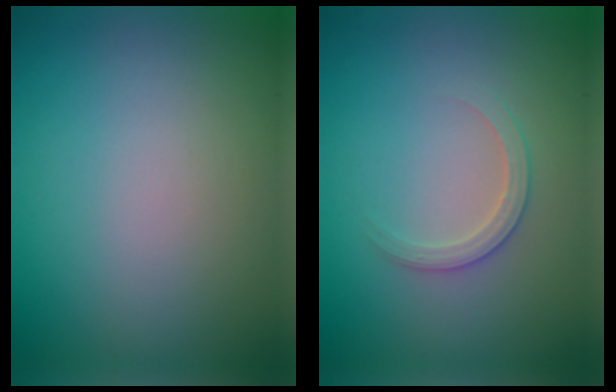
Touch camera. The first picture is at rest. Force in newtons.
{"total": 1.9, "press": 1.9, "slide": 0.2}